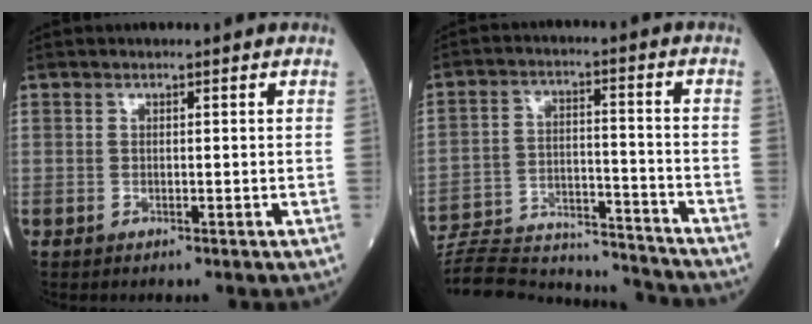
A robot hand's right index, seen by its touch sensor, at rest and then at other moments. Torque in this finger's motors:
{"motor_torque": [-0.77, -0.65, -1.05, -0.21]}